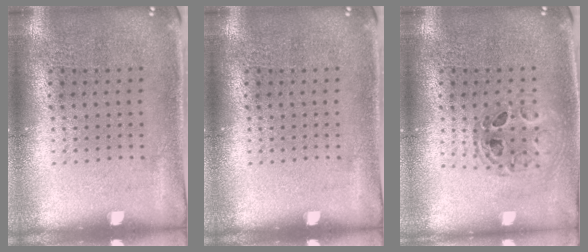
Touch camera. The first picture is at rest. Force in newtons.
{"total": 0.0}
{"total": 0.7, "press": 0.7, "slide": 0.1}